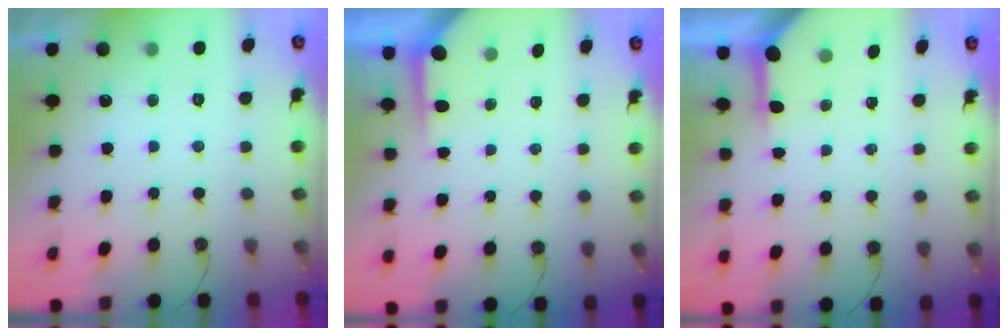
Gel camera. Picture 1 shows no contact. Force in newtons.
{"total": 3.4, "press": 3.4, "slide": 0.3}
{"total": 3.5, "press": 3.5, "slide": 0.5}